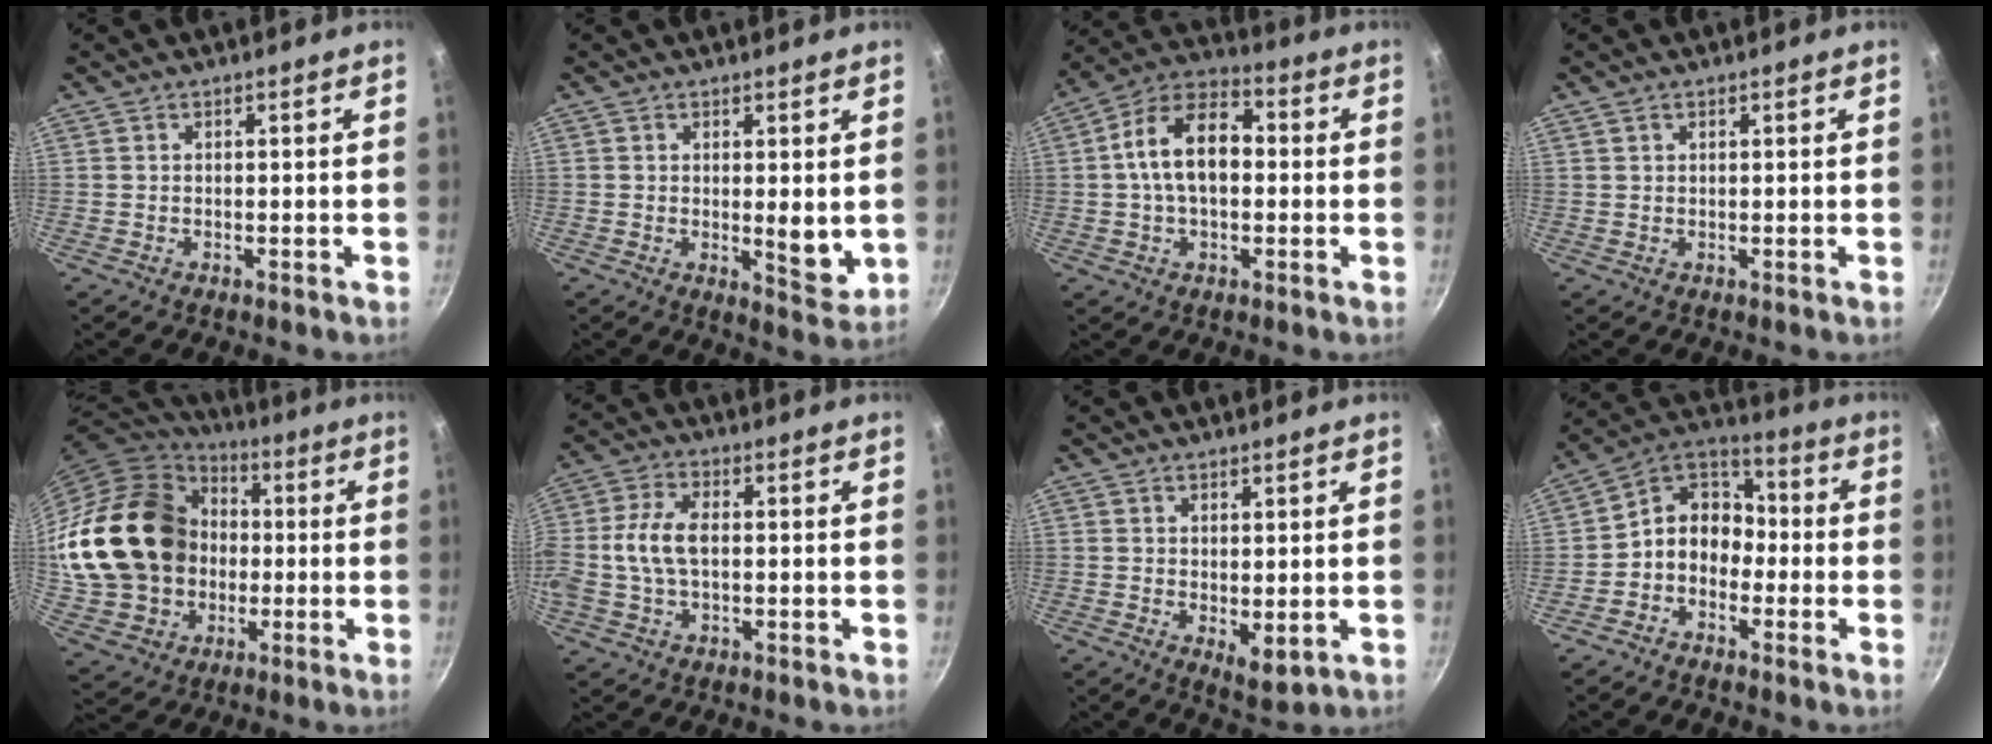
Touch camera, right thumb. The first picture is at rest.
{"total": 5.5, "force": [0.5, 2.3, 5.0], "torque": [-0.071, -0.024, 0.008]}
{"total": 13.6, "force": [0.6, 8.5, 10.6], "torque": [-0.158, 0.035, -0.006]}
{"total": 1.1, "force": [0.7, 0.7, 0.5], "torque": [-0.007, 0.000, 0.011]}
{"total": 24.5, "force": [1.7, 20.2, 13.8], "torque": [-0.238, 0.033, 0.051]}
{"total": 9.0, "force": [-0.1, 5.3, 7.3], "torque": [-0.148, 0.019, -0.013]}
{"total": 4.6, "force": [0.7, 2.3, 4.0], "torque": [-0.054, -0.022, 0.015]}
{"total": 9.6, "force": [-2.5, 7.8, 5.1], "torque": [-0.044, 0.050, -0.071]}